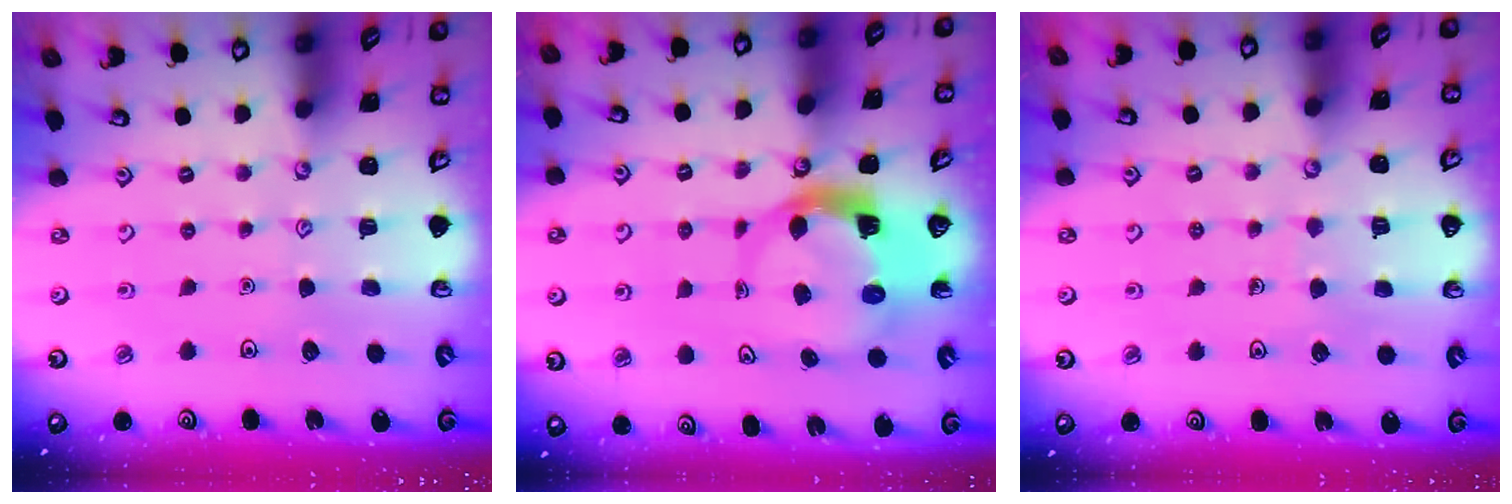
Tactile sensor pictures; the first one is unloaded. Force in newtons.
{"total": 5.7, "press": 5.6, "slide": 1.0}
{"total": 4.0, "press": 4.0, "slide": 0.3}